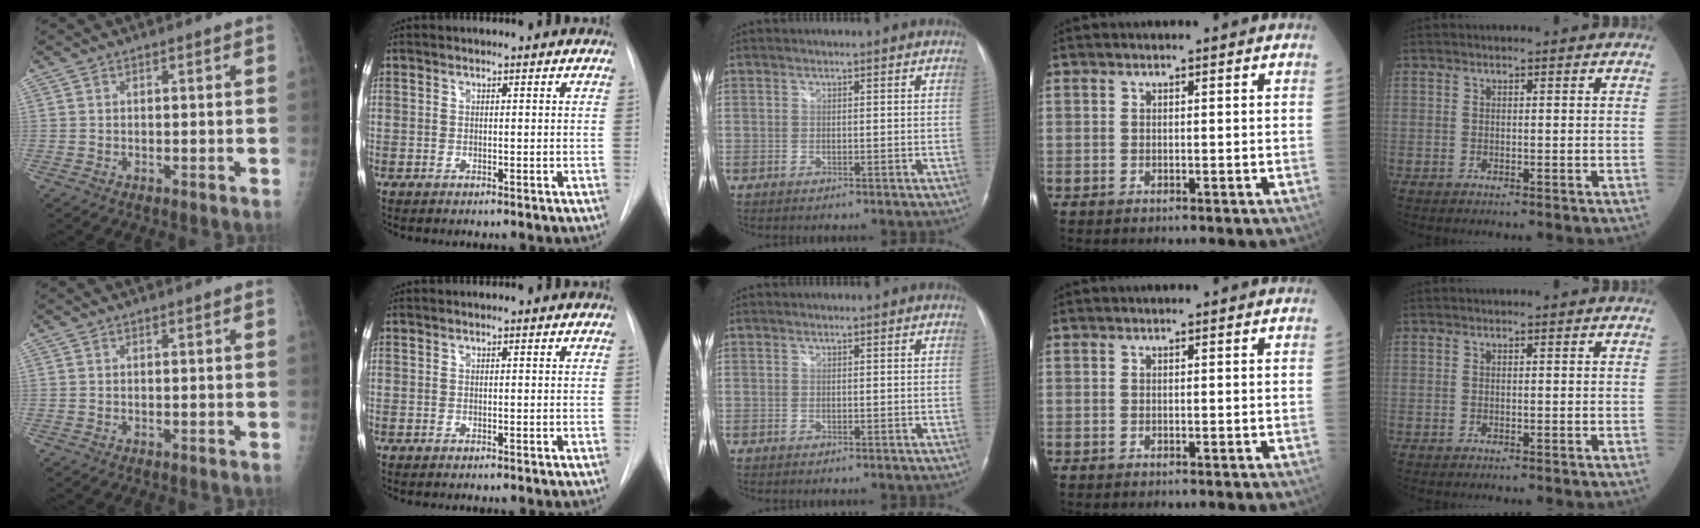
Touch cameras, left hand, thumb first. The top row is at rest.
{}